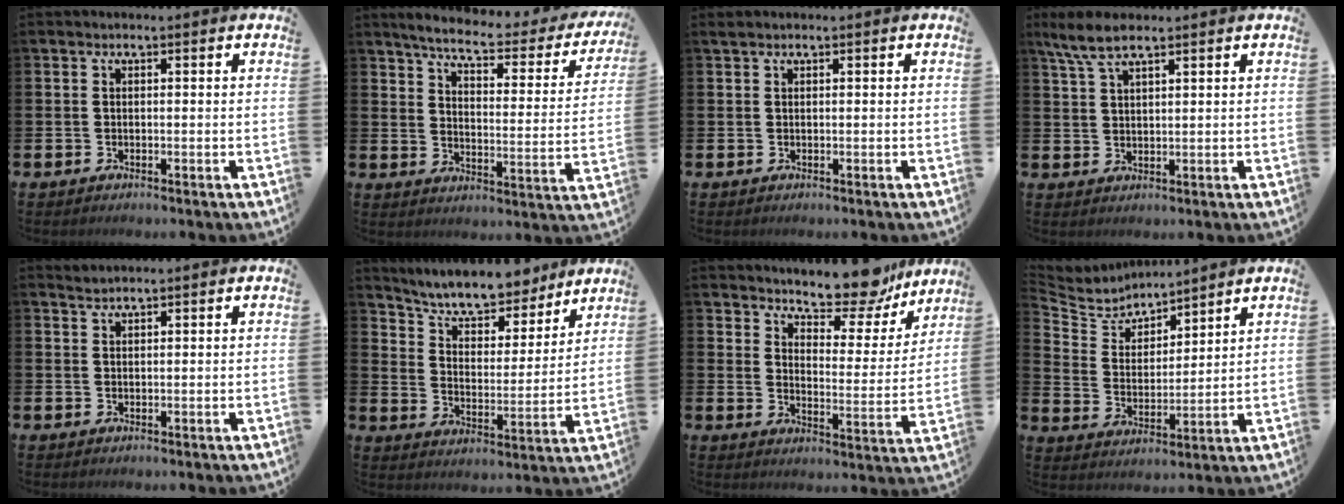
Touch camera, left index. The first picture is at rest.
{"total": 6.1, "force": [5.3, 1.1, 2.9], "torque": [-0.077, -0.036, 0.082]}
{"total": 0.6, "force": [0.6, 0.1, 0.2], "torque": [-0.003, 0.002, 0.010]}
{"total": 5.6, "force": [4.3, 1.4, 3.4], "torque": [-0.073, -0.008, 0.077]}
{"total": 1.4, "force": [1.3, 0.0, 0.1], "torque": [-0.003, 0.001, 0.025]}
{"total": 9.0, "force": [8.3, 2.5, 2.3], "torque": [-0.074, -0.060, 0.145]}
{"total": 10.1, "force": [9.4, 2.3, 2.6], "torque": [-0.058, -0.066, 0.170]}
{"total": 5.7, "force": [5.5, 1.5, 0.1], "torque": [-0.042, -0.043, 0.094]}